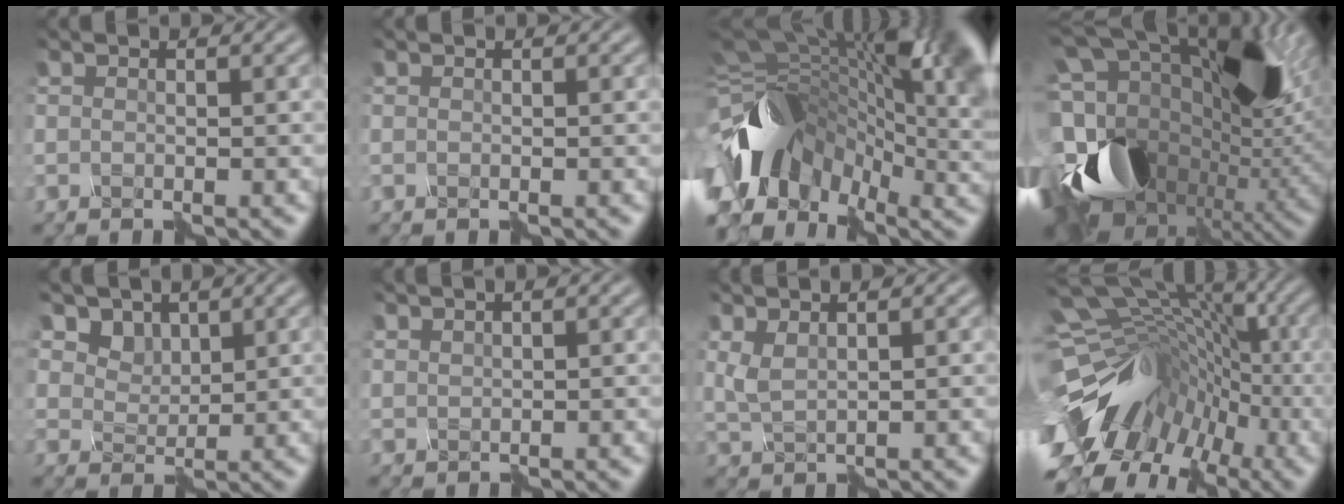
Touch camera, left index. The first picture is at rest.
{"total": 0.0}
{"total": 15.8, "force": [-2.3, 9.9, 12.2], "torque": [-0.223, 0.004, -0.034]}
{"total": 19.1, "force": [0.2, 12.3, 14.6], "torque": [-0.282, -0.032, 0.032]}
{"total": 3.8, "force": [3.3, 1.8, 0.0], "torque": [-0.021, -0.018, 0.072]}
{"total": 1.8, "force": [1.4, -0.4, -1.0], "torque": [0.014, 0.007, 0.033]}
{"total": 1.6, "force": [1.6, 0.0, 0.0], "torque": [-0.017, 0.005, 0.040]}
{"total": 16.1, "force": [-5.4, 11.8, 9.5], "torque": [-0.174, 0.035, -0.069]}